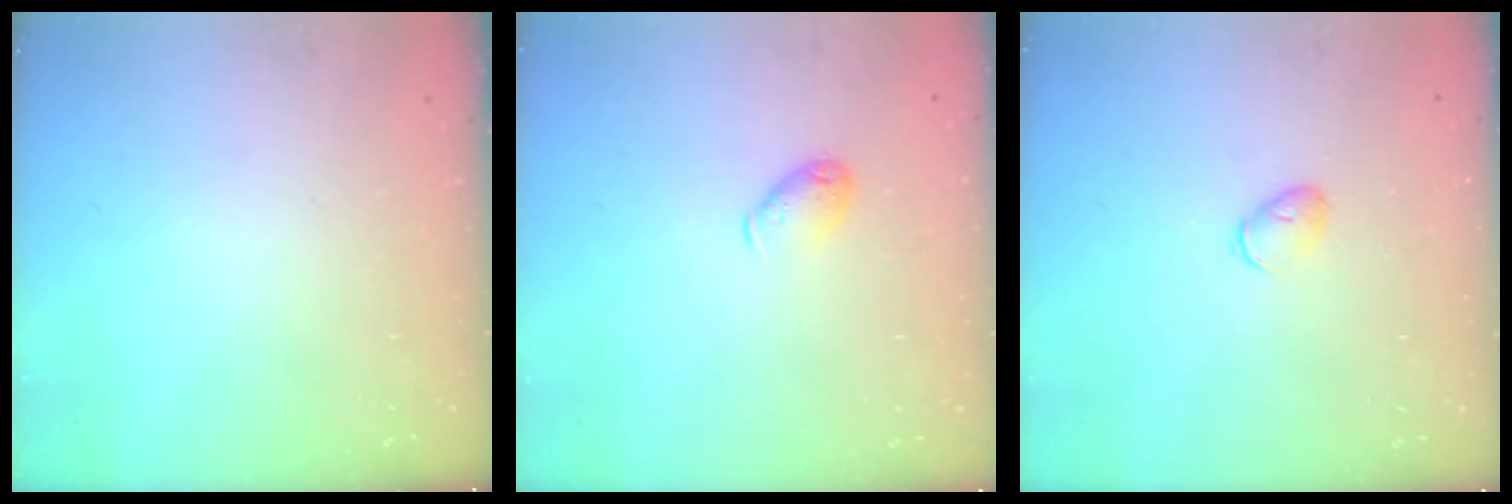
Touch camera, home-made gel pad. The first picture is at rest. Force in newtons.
{"total": 6.2, "press": 6.2, "slide": 0.7}
{"total": 4.6, "press": 4.4, "slide": 1.4}